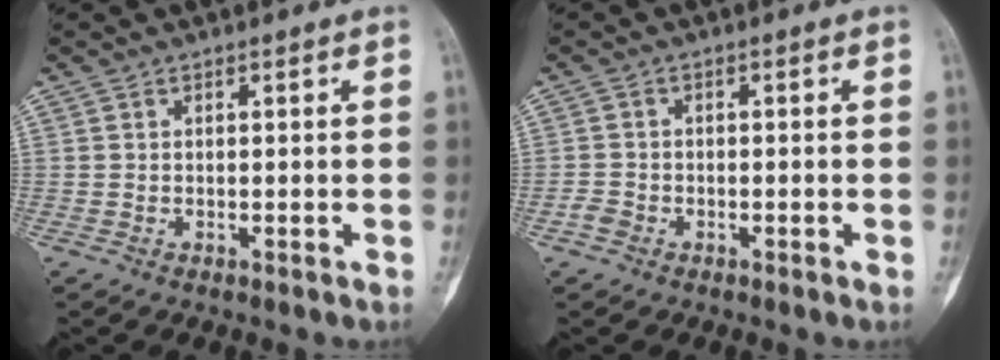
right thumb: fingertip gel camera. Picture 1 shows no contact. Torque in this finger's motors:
{"motor_torque": [0.49, 0.27, 0.29, -0.35, 0.15]}